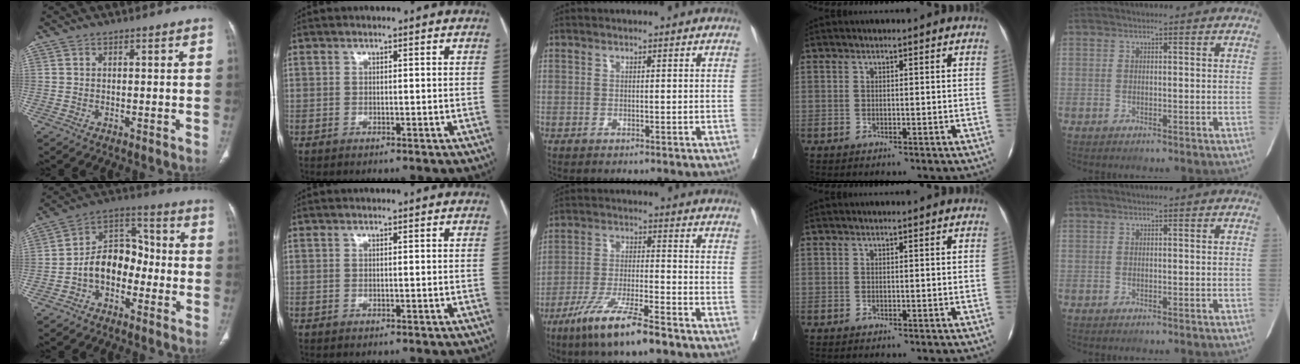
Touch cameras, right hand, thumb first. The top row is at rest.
{"thumb": {"total": 10.7, "force": [-3.3, 7.6, 6.8], "torque": [-0.089, 0.050, -0.070]}, "middle": {"total": 11.2, "force": [-7.7, 1.0, 8.1], "torque": [-0.154, -0.026, -0.140]}}